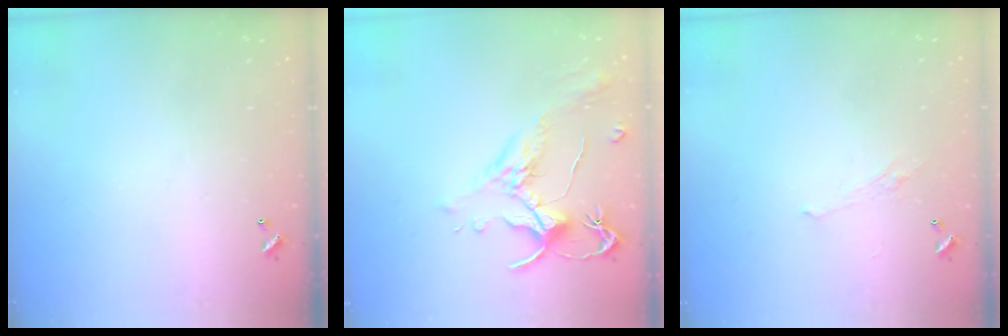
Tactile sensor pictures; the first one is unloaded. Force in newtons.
{"total": 1.8, "press": 1.2, "slide": 1.3}
{"total": 1.1, "press": 0.8, "slide": 0.7}